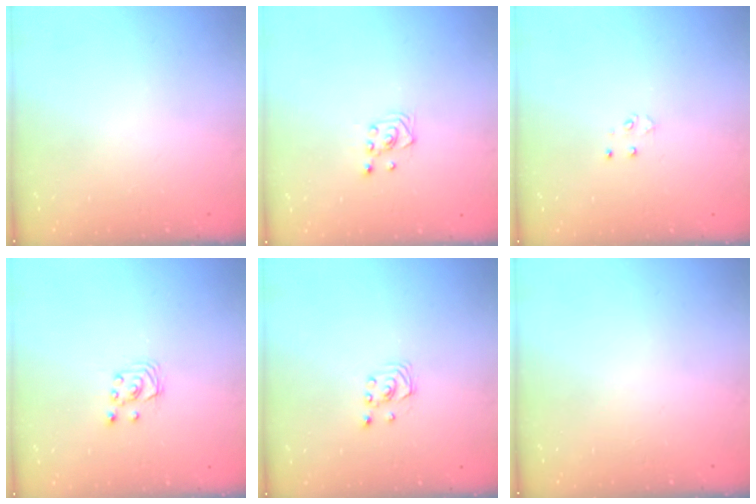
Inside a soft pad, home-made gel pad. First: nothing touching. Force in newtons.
{"total": 3.0, "press": 2.6, "slide": 1.5}
{"total": 3.1, "press": 3.1, "slide": 0.6}
{"total": 2.6, "press": 2.6, "slide": 0.3}
{"total": 1.8, "press": 1.8, "slide": 0.2}
{"total": 0.0}